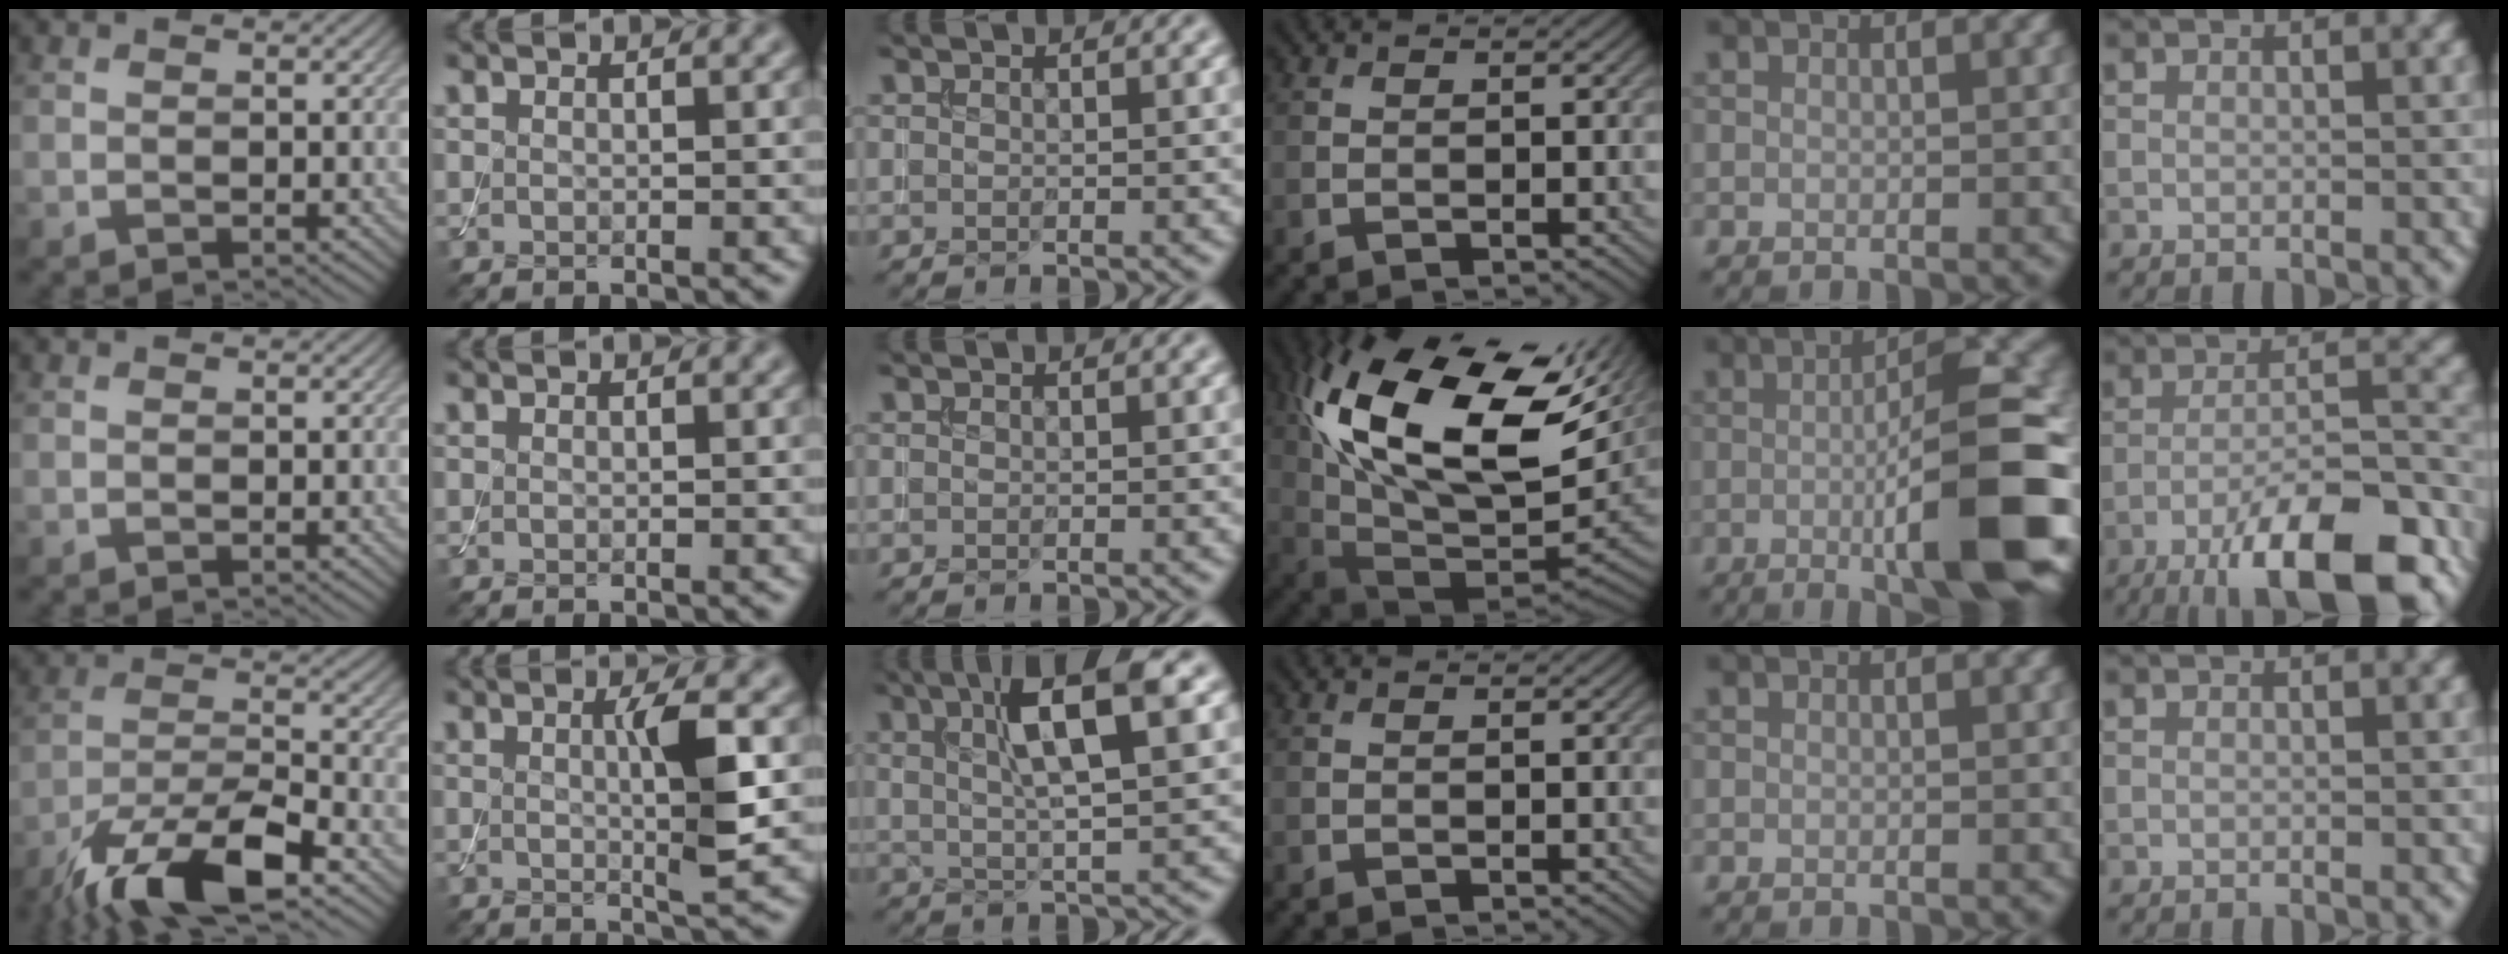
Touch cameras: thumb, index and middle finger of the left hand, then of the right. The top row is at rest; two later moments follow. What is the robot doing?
{"motion": "assemble", "object": "toy tower of hanoi"}